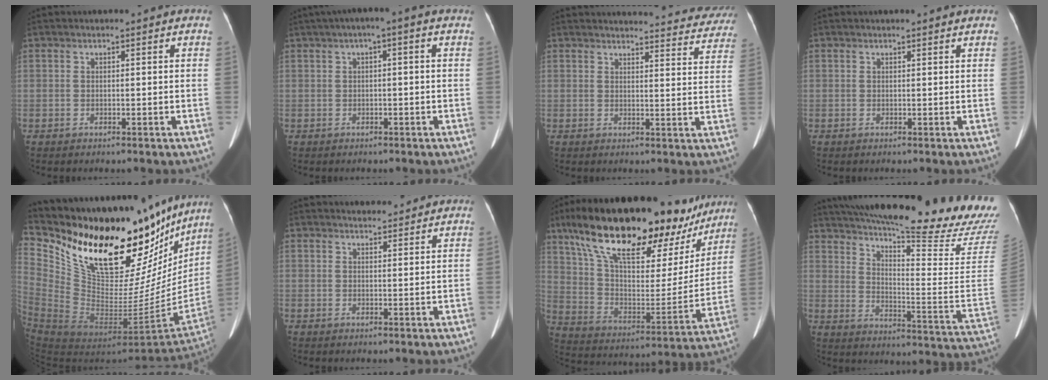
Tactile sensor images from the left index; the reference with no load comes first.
{"total": 2.9, "force": [0.9, 0.4, 2.8], "torque": [-0.043, 0.022, 0.014]}
{"total": 24.3, "force": [23.4, 4.7, 4.8], "torque": [-0.053, -0.050, 0.254]}
{"total": 2.3, "force": [2.1, 0.1, 0.8], "torque": [-0.012, 0.013, 0.022]}
{"total": 36.5, "force": [29.5, 12.4, 17.6], "torque": [-0.324, -0.047, 0.428]}
{"total": 2.7, "force": [2.5, 0.7, 0.5], "torque": [-0.010, 0.010, 0.038]}
{"total": 31.9, "force": [23.2, 10.8, 19.0], "torque": [-0.321, 0.038, 0.347]}
{"total": 31.8, "force": [26.7, 1.8, 17.2], "torque": [-0.240, -0.090, 0.344]}